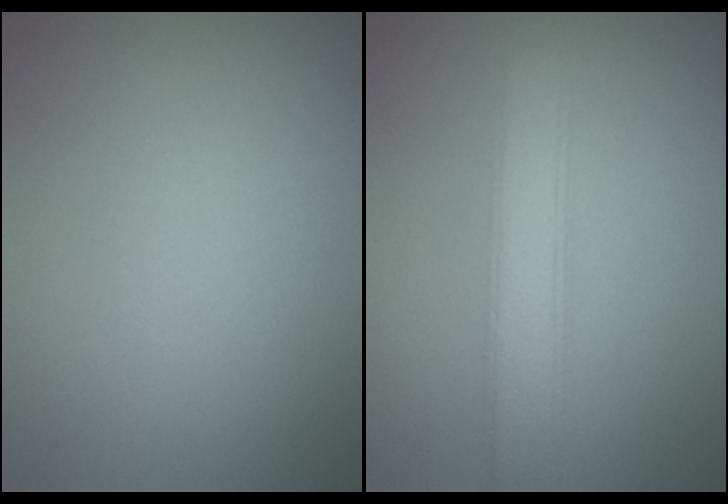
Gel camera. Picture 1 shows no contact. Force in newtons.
{"total": 3.6, "press": 3.6, "slide": 0.1}